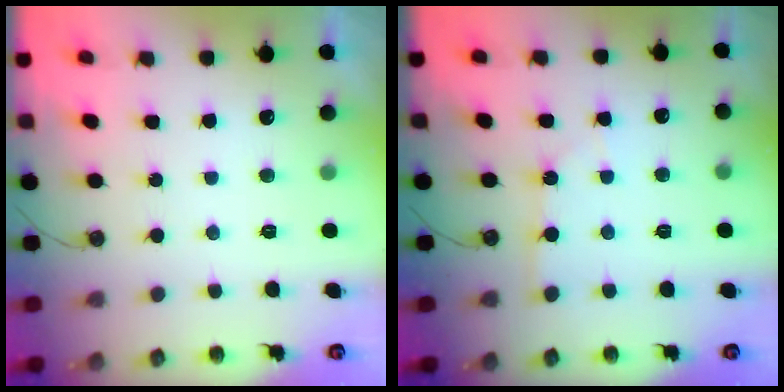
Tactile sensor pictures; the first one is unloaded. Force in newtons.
{"total": 4.2, "press": 4.2, "slide": 0.5}